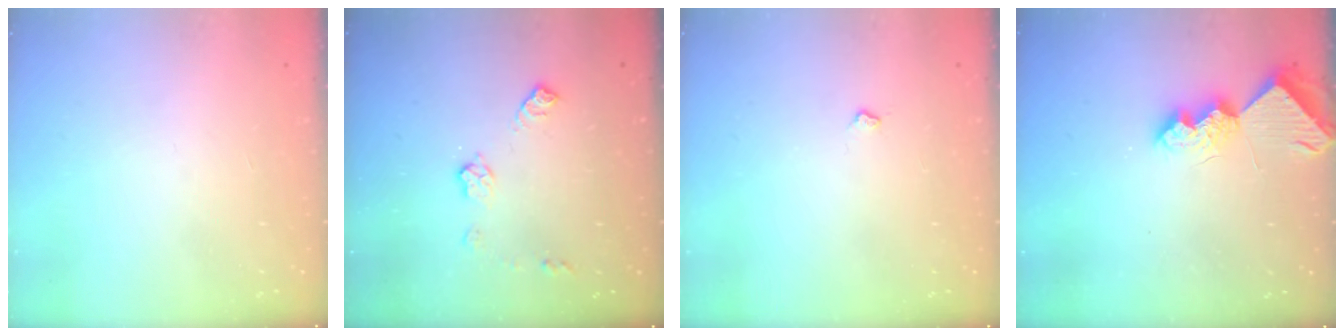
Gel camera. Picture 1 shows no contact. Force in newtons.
{"total": 7.7, "press": 7.7, "slide": 0.2}
{"total": 3.1, "press": 3.0, "slide": 0.5}
{"total": 9.1, "press": 9.1, "slide": 0.5}